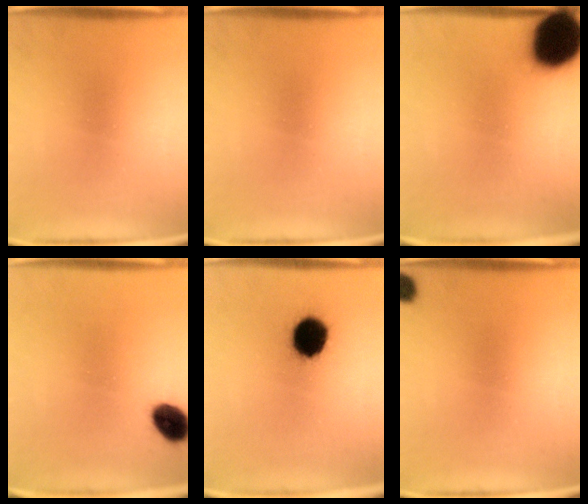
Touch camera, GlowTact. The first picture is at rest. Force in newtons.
{"total": 0.0}
{"total": 21.3}
{"total": 6.9}
{"total": 11.4}
{"total": 2.5}